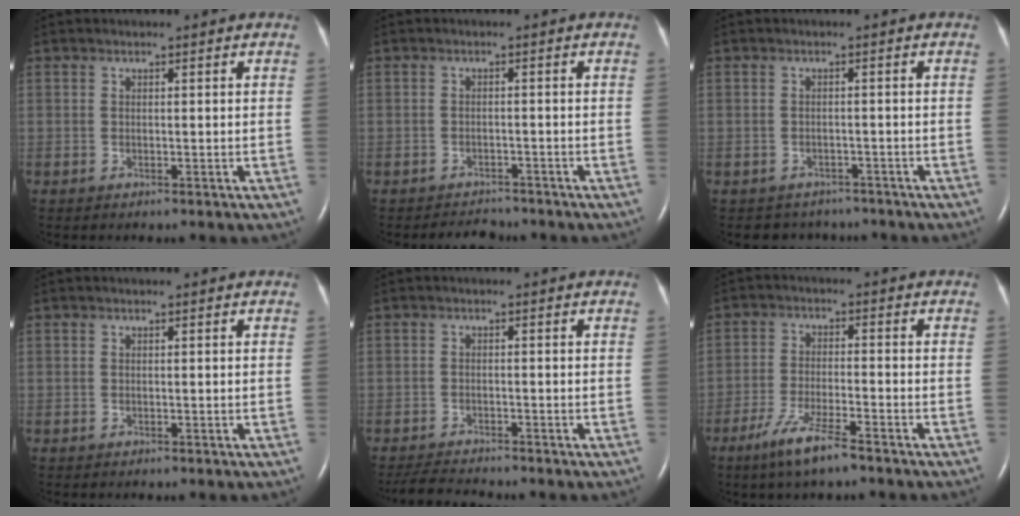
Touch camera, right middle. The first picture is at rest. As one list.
[{"total": 2.8, "force": [-2.7, 0.7, -0.1], "torque": [-0.004, -0.006, -0.041]}, {"total": 4.2, "force": [-3.6, 2.0, -0.4], "torque": [0.000, 0.007, -0.047]}, {"total": 0.0}, {"total": 3.9, "force": [-3.8, -0.3, 0.9], "torque": [-0.021, -0.021, -0.066]}, {"total": 7.0, "force": [-4.8, 0.5, 5.1], "torque": [-0.109, -0.014, -0.089]}]